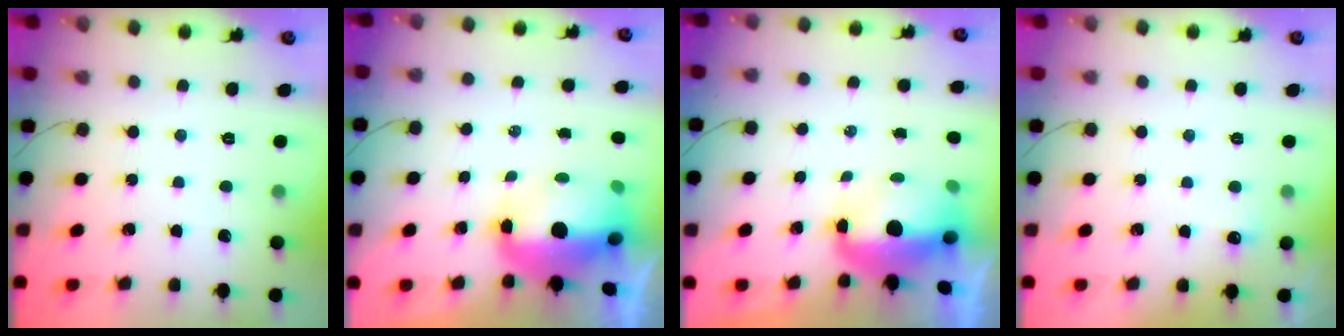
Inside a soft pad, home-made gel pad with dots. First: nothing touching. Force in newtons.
{"total": 10.8, "press": 10.3, "slide": 3.4}
{"total": 6.9, "press": 6.9, "slide": 1.0}
{"total": 3.9, "press": 3.7, "slide": 1.3}